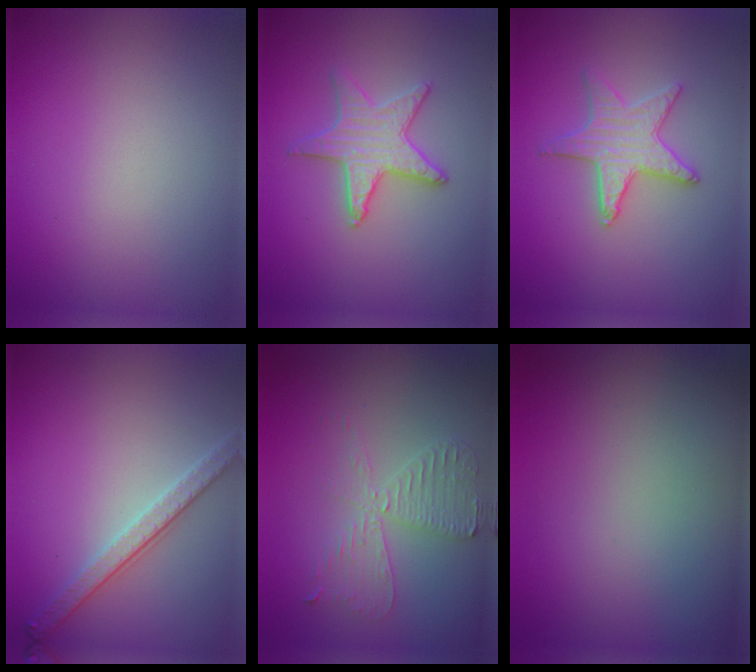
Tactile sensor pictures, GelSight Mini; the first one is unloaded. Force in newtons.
{"total": 3.1, "press": 3.1, "slide": 0.2}
{"total": 3.2, "press": 3.1, "slide": 0.6}
{"total": 2.8, "press": 2.7, "slide": 0.7}
{"total": 3.6, "press": 3.0, "slide": 1.9}
{"total": 0.0}